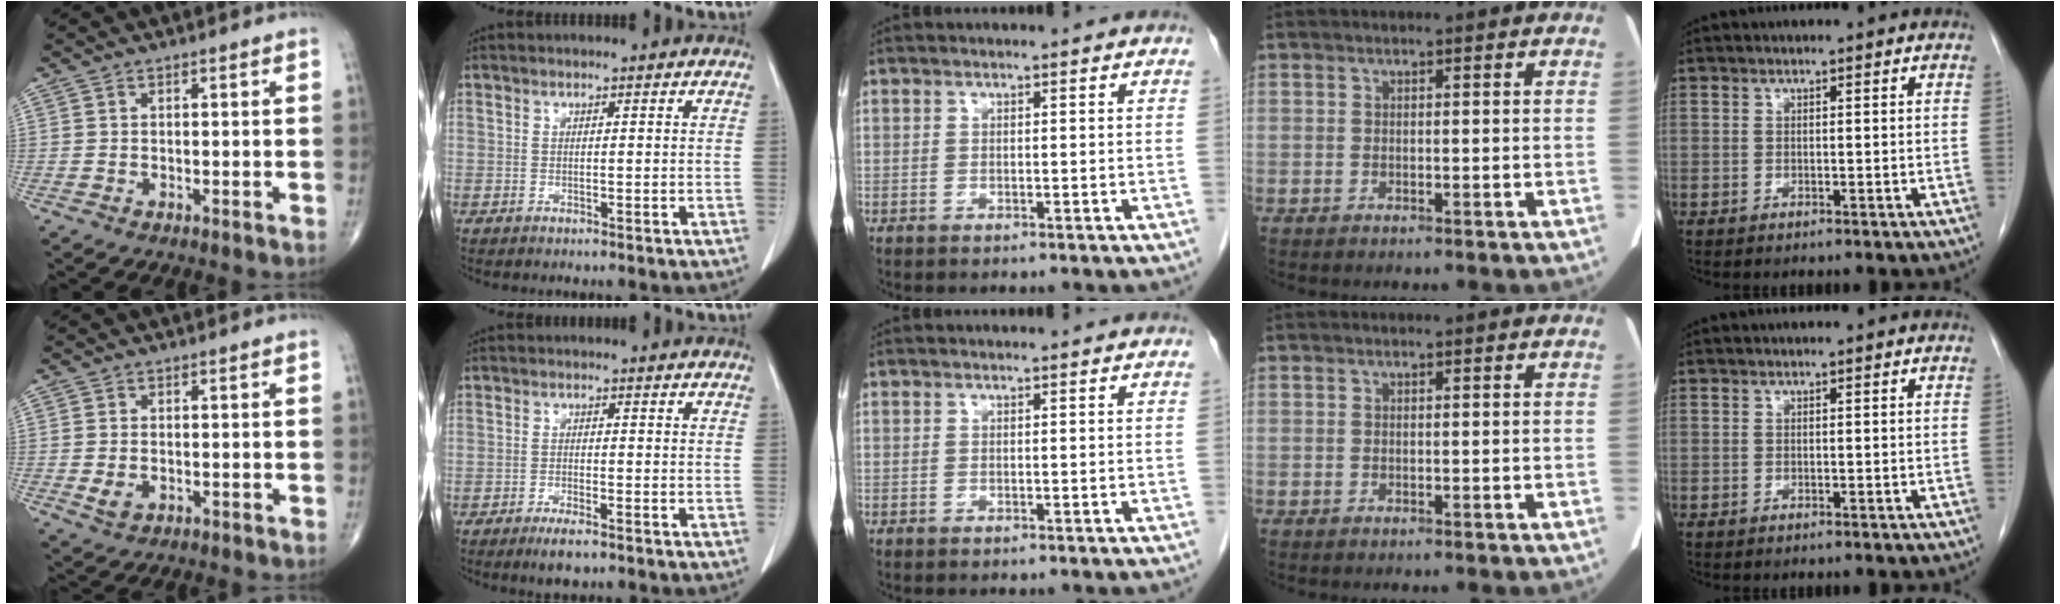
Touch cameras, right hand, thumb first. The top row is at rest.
{"thumb": {"total": 2.7, "force": [-0.5, 1.8, 1.9], "torque": [-0.037, -0.002, -0.005]}, "index": {"total": 3.5, "force": [-2.4, 0.7, 2.4], "torque": [-0.046, -0.004, -0.039]}}